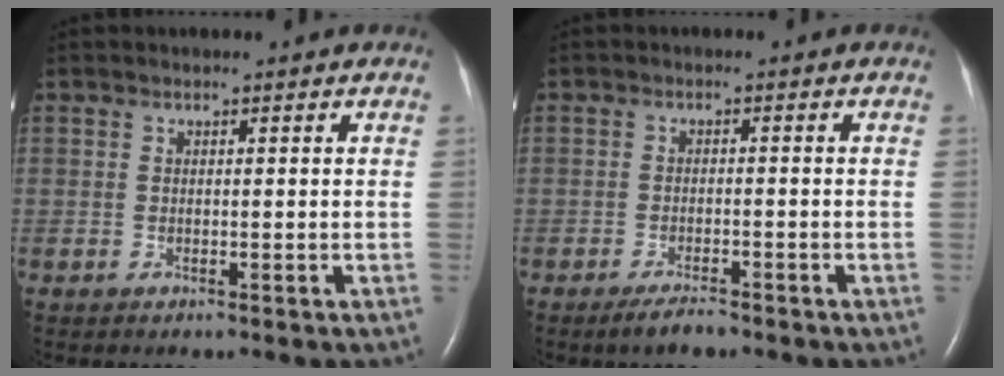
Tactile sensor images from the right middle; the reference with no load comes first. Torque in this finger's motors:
{"motor_torque": [0.29, -0.31, 0.01, 0.01]}